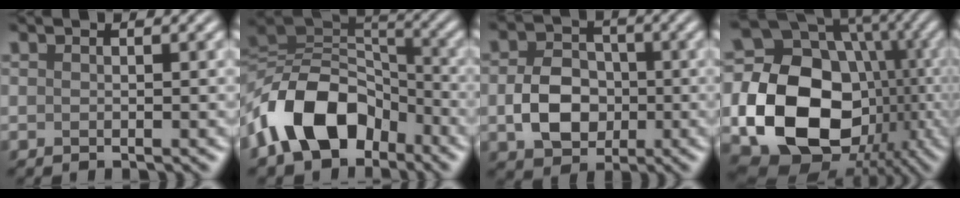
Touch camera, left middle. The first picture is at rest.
{"total": 11.3, "force": [-5.1, 7.2, 7.1], "torque": [-0.133, 0.013, -0.100]}
{"total": 5.2, "force": [-0.9, 4.0, 3.2], "torque": [-0.063, 0.002, -0.016]}
{"total": 20.1, "force": [-3.3, 16.6, 10.9], "torque": [-0.191, -0.030, -0.064]}